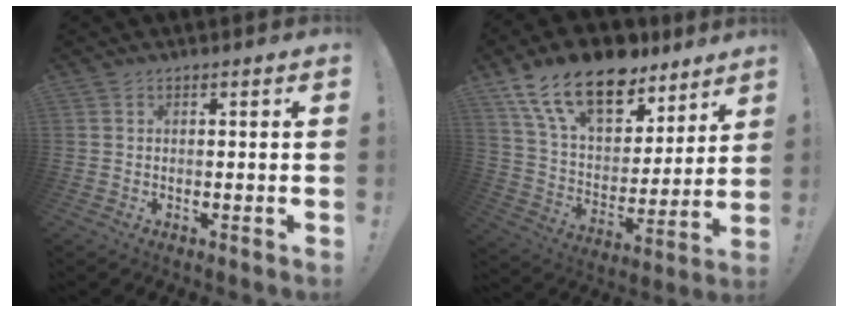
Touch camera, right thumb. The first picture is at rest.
{"total": 20.8, "force": [13.4, 10.8, 11.6], "torque": [-0.194, -0.080, 0.243]}